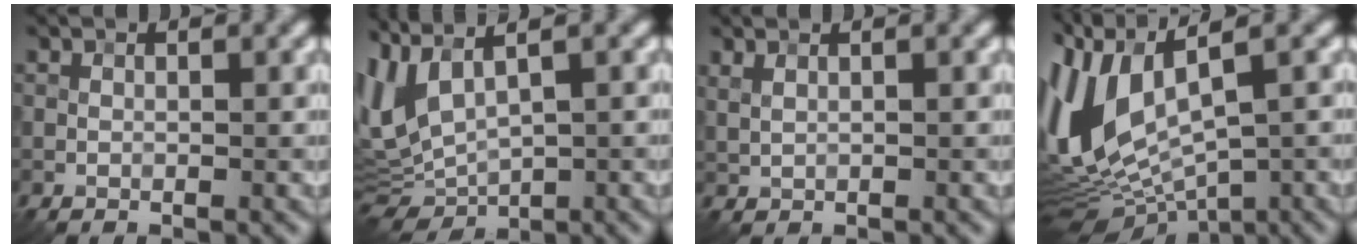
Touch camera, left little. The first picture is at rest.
{"total": 6.1, "force": [1.6, 2.5, 5.3], "torque": [-0.123, 0.002, 0.035]}
{"total": 1.0, "force": [0.7, 0.4, 0.6], "torque": [-0.014, -0.002, 0.017]}
{"total": 10.6, "force": [1.2, 5.7, 8.9], "torque": [-0.208, -0.011, 0.028]}